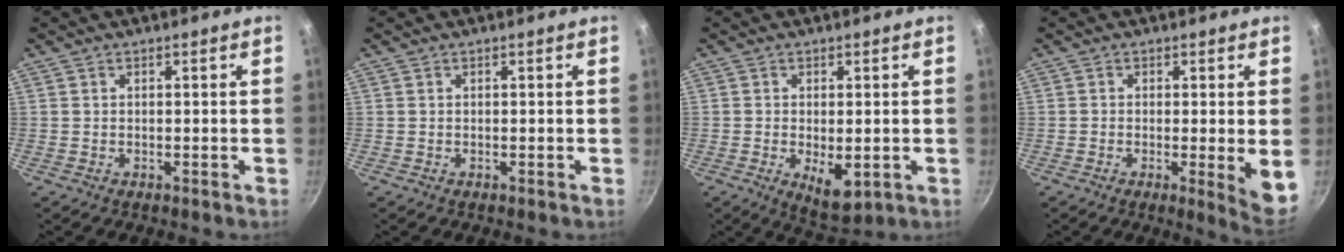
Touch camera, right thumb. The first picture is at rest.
{"total": 0.0}
{"total": 6.6, "force": [-1.2, 3.2, 5.6], "torque": [-0.076, -0.011, -0.007]}
{"total": 6.1, "force": [-0.4, 0.8, 6.1], "torque": [-0.083, -0.018, -0.007]}